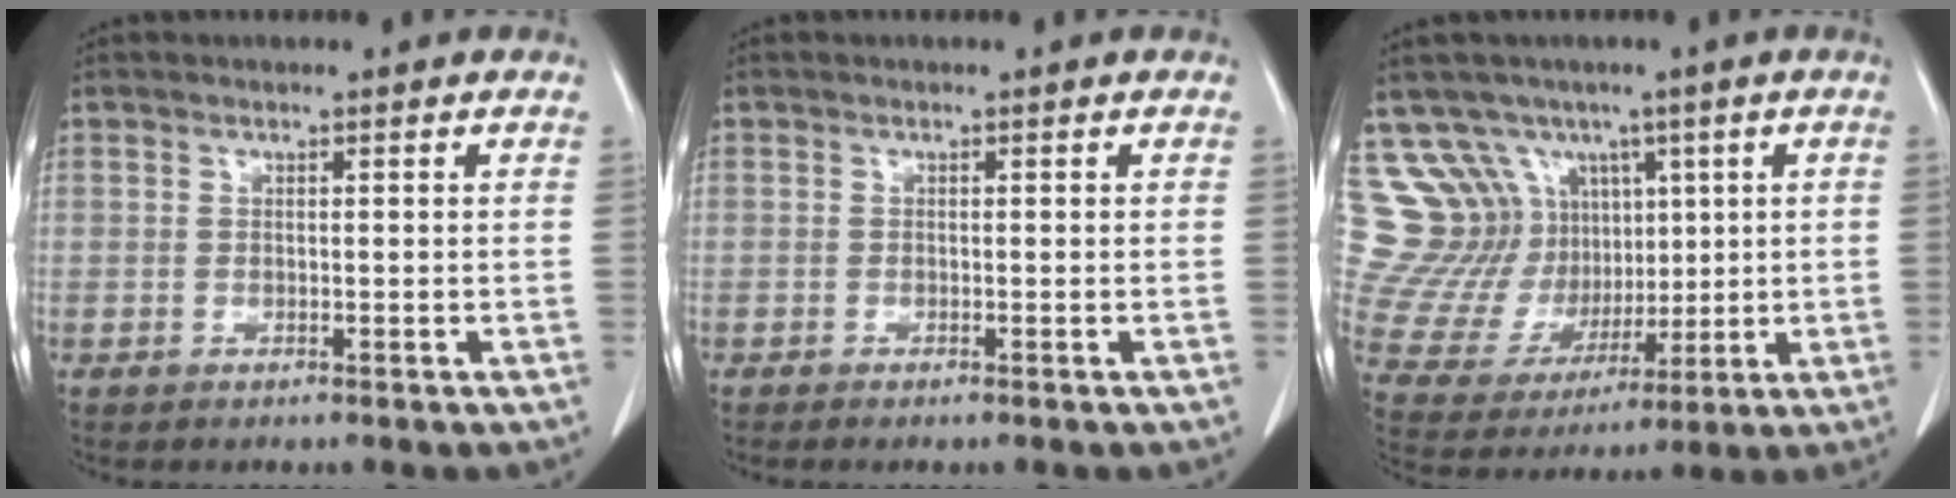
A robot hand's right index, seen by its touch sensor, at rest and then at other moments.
{"total": 0.6, "force": [-0.5, -0.1, 0.3], "torque": [-0.008, -0.001, -0.008]}
{"total": 12.4, "force": [6.0, 10.1, 4.0], "torque": [-0.084, 0.051, 0.137]}